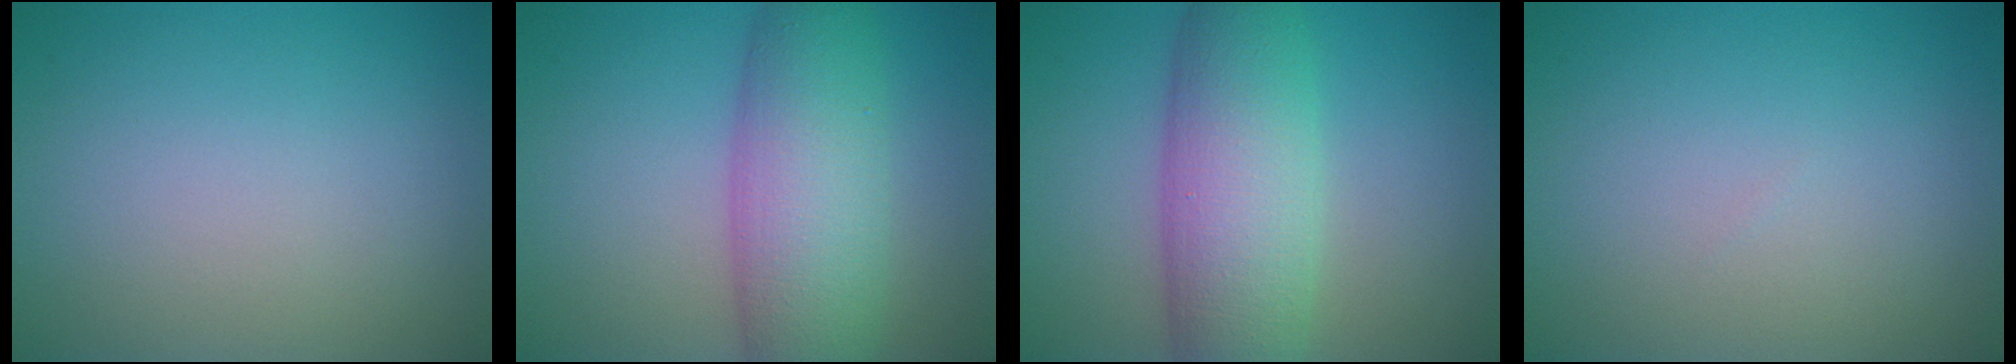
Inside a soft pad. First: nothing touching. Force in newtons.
{"total": 8.3, "press": 8.3, "slide": 0.1}
{"total": 8.5, "press": 8.5, "slide": 0.1}
{"total": 0.0}